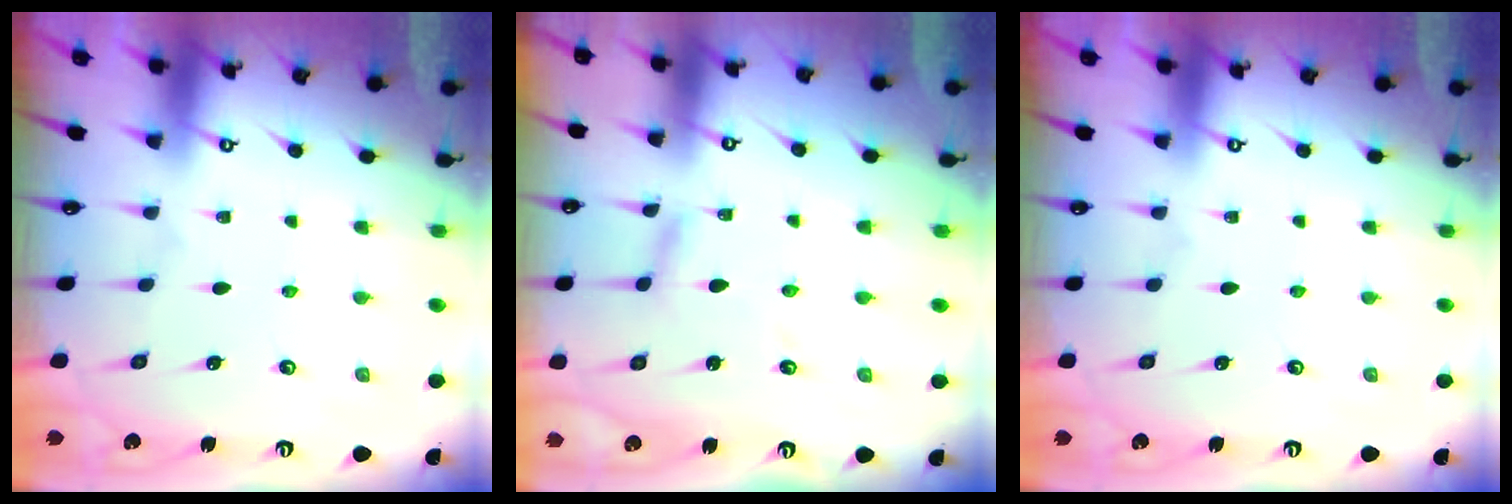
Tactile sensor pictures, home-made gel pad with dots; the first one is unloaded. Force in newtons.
{"total": 2.9, "press": 2.9, "slide": 0.3}
{"total": 0.0}